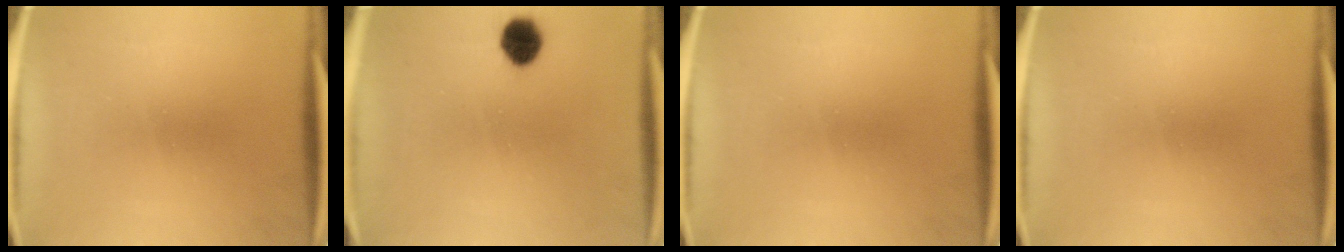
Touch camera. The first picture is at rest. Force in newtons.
{"total": 5.6}
{"total": 0.0}
{"total": 0.0}